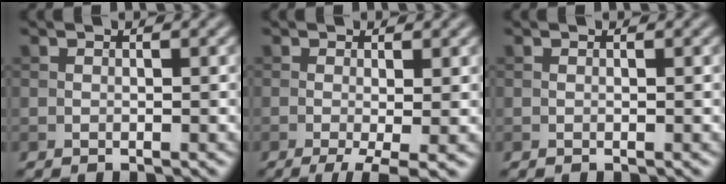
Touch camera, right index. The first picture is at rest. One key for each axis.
{"total": 3.8, "fx": -1.4, "fy": 0.8, "fz": 3.5, "tx": -0.061, "ty": -0.008, "tz": -0.025}
{"total": 0.0}